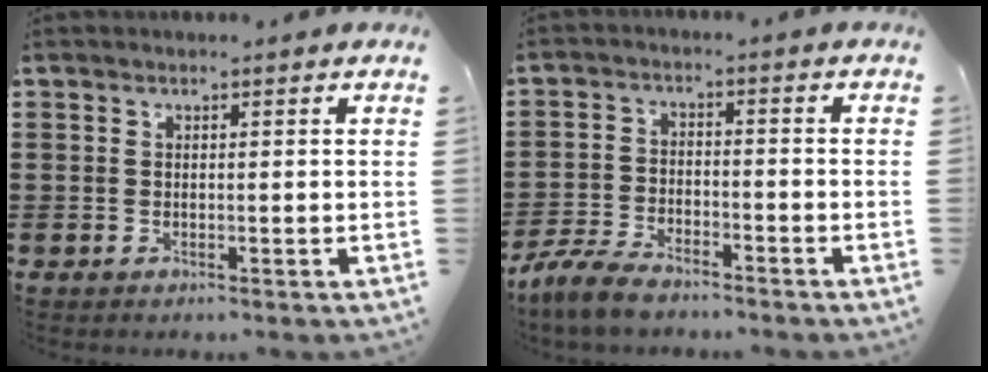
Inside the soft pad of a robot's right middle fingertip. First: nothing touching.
{"total": 5.6, "force": [-5.0, 1.4, 2.1], "torque": [-0.061, 0.001, -0.103]}